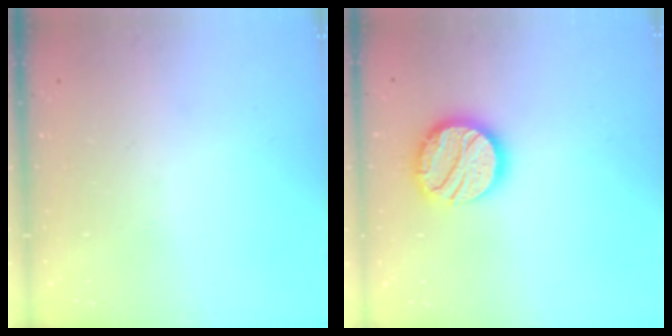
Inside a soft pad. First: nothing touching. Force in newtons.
{"total": 17.1, "press": 17.0, "slide": 1.5}